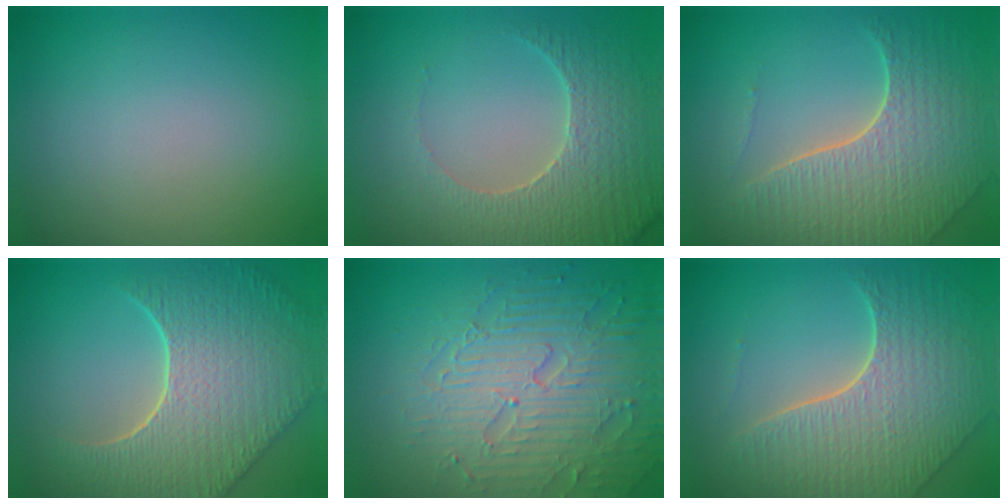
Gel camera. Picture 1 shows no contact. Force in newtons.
{"total": 4.5, "press": 4.4, "slide": 0.8}
{"total": 7.4, "press": 5.3, "slide": 5.2}
{"total": 9.4, "press": 6.6, "slide": 6.7}
{"total": 7.3, "press": 5.8, "slide": 4.4}
{"total": 7.6, "press": 5.5, "slide": 5.2}